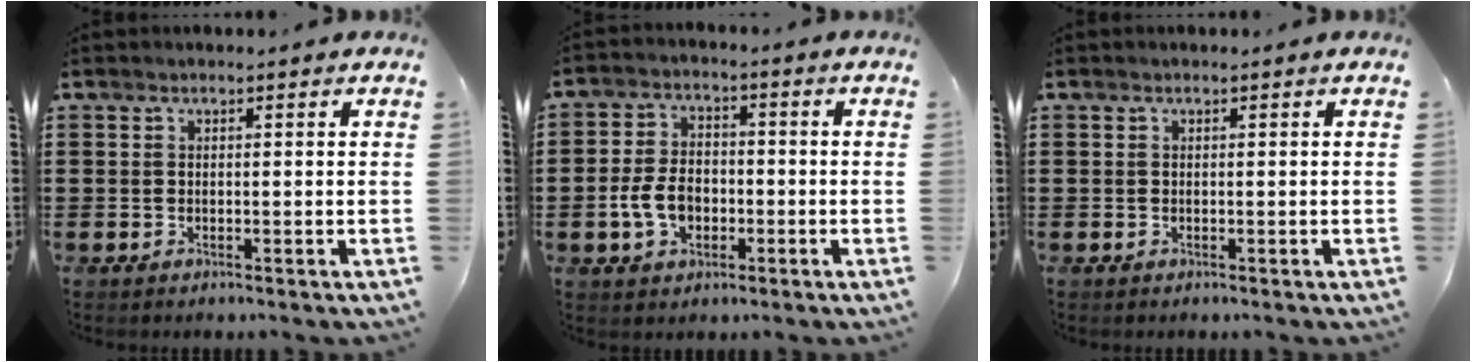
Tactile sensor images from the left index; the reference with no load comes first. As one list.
[{"total": 6.5, "force": [-1.8, 4.3, 4.5], "torque": [-0.108, 0.003, -0.039]}, {"total": 0.0}]